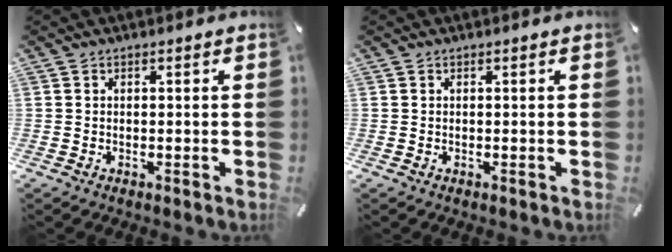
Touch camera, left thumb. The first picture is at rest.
{"total": 0.0}